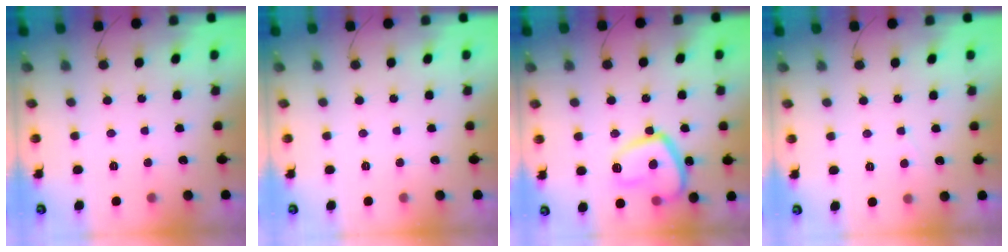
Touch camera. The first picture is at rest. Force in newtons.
{"total": 0.0}
{"total": 14.2, "press": 14.2, "slide": 1.3}
{"total": 2.1, "press": 2.1, "slide": 0.4}